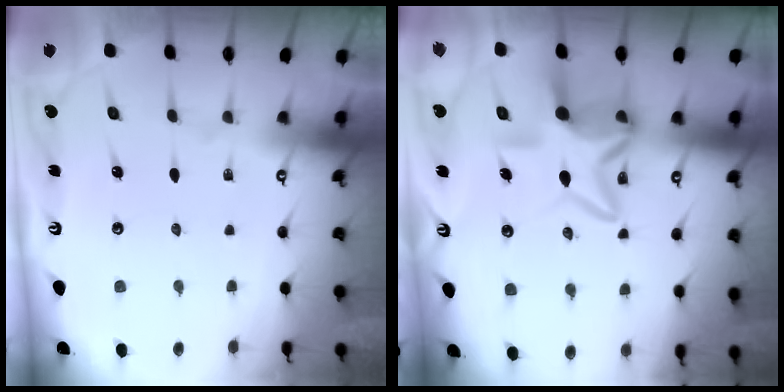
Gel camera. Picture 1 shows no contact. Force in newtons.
{"total": 8.2, "press": 8.1, "slide": 0.9}